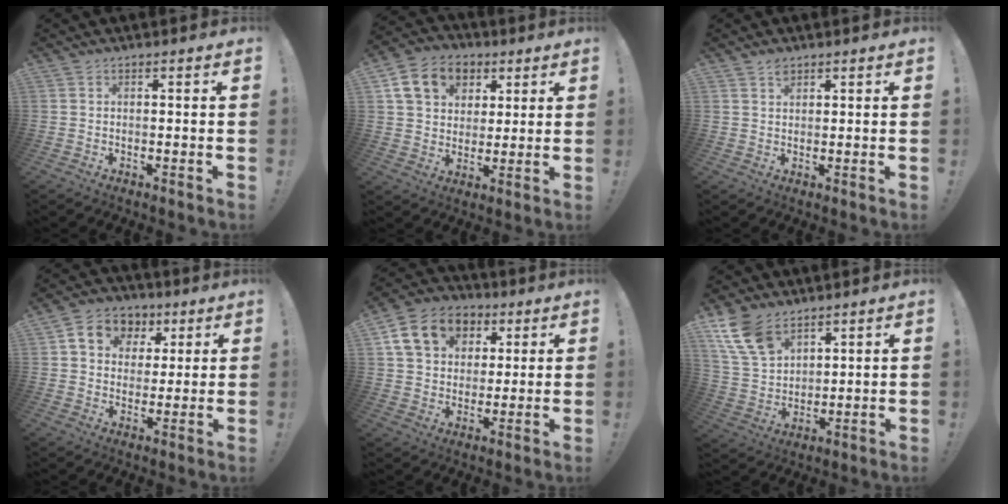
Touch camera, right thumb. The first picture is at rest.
{"total": 14.2, "force": [6.0, 10.9, 6.8], "torque": [-0.099, -0.018, 0.119]}
{"total": 1.8, "force": [1.4, 1.0, 0.6], "torque": [0.006, -0.013, 0.023]}
{"total": 11.0, "force": [4.3, 9.1, 4.3], "torque": [-0.062, -0.011, 0.086]}
{"total": 15.5, "force": [6.2, 12.0, 7.6], "torque": [-0.105, -0.016, 0.120]}
{"total": 13.2, "force": [8.4, 7.6, 6.6], "torque": [-0.141, -0.037, 0.166]}